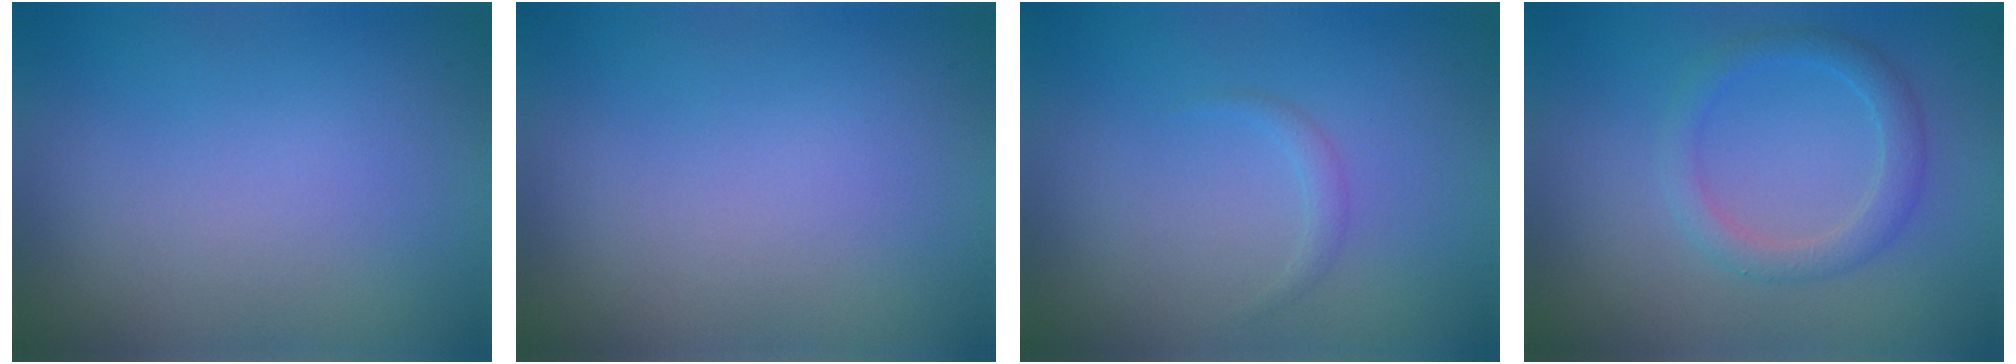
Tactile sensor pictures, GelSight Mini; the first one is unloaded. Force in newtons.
{"total": 0.0}
{"total": 0.8, "press": 0.8, "slide": 0.0}
{"total": 2.5, "press": 2.5, "slide": 0.1}